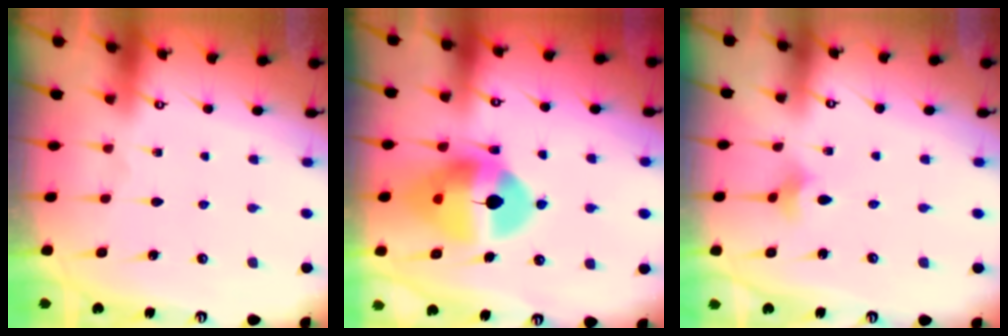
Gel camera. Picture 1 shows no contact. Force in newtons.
{"total": 14.6, "press": 14.5, "slide": 2.0}
{"total": 2.6, "press": 2.6, "slide": 0.5}